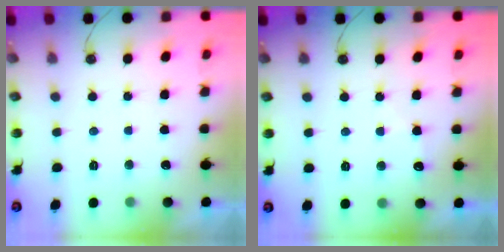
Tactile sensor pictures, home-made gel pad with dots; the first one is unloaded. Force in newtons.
{"total": 4.9, "press": 4.9, "slide": 0.7}